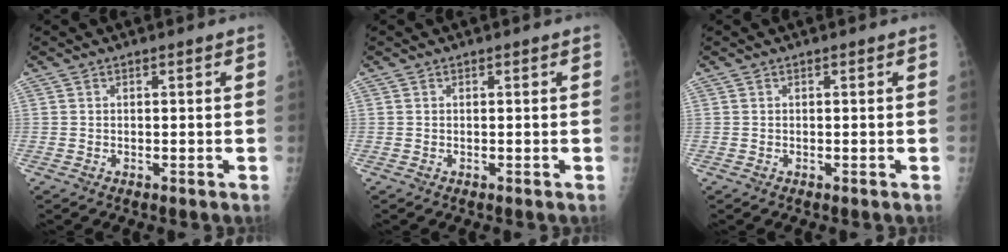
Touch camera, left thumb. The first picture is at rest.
{"total": 0.0}
{"total": 0.0}